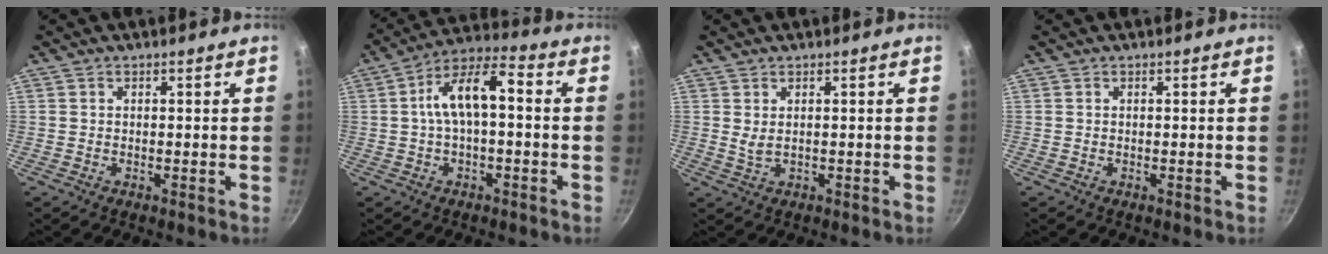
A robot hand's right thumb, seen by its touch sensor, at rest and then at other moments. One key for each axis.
{"total": 10.9, "fx": 0.1, "fy": 4.9, "fz": 9.7, "tx": -0.159, "ty": 0.044, "tz": -0.007}
{"total": 1.8, "fx": 0.3, "fy": 0.8, "fz": 1.6, "tx": -0.032, "ty": -0.004, "tz": 0.010}
{"total": 0.0}